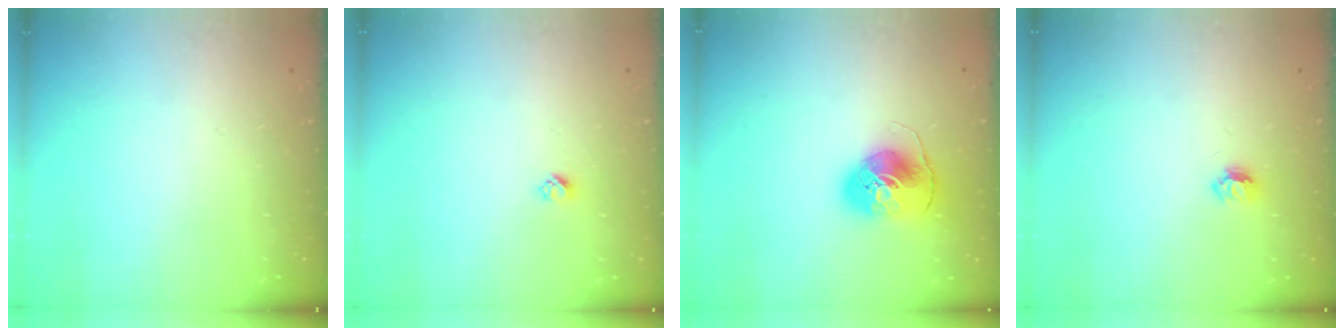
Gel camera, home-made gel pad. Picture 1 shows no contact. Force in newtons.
{"total": 2.4, "press": 2.4, "slide": 0.2}
{"total": 8.1, "press": 8.0, "slide": 1.2}
{"total": 4.7, "press": 4.7, "slide": 0.5}